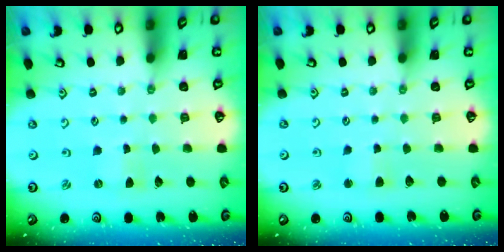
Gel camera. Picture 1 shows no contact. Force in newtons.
{"total": 2.7, "press": 2.7, "slide": 0.3}